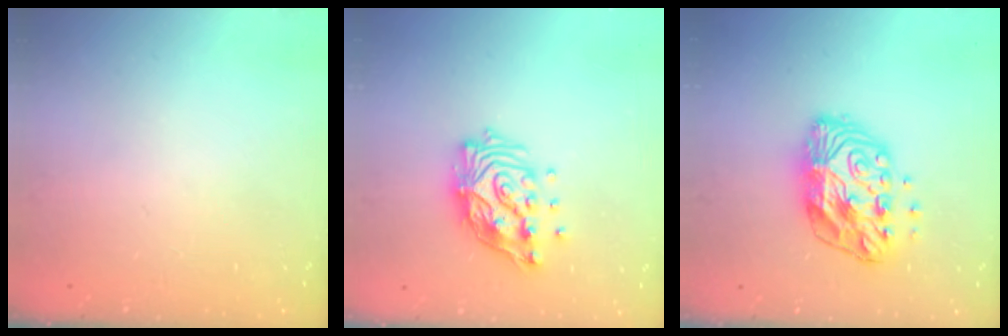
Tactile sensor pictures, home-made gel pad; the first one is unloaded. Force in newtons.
{"total": 13.6, "press": 13.5, "slide": 1.5}
{"total": 12.5, "press": 12.5, "slide": 0.9}